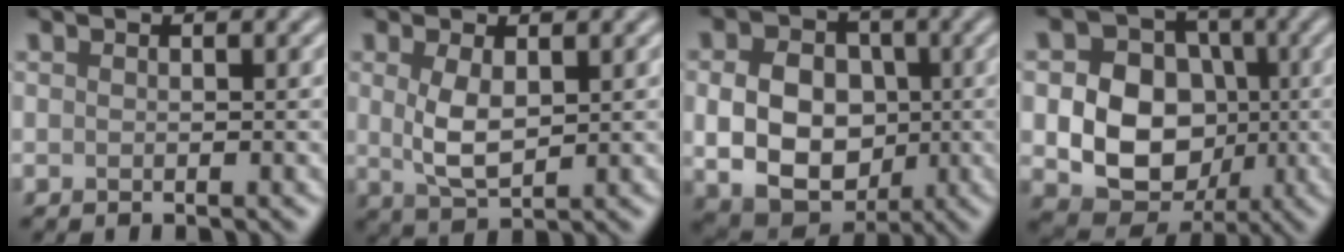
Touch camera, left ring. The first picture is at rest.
{"total": 3.4, "force": [0.7, 1.5, 2.9], "torque": [-0.066, -0.004, 0.017]}
{"total": 8.0, "force": [-0.3, 6.2, 5.0], "torque": [-0.090, -0.007, -0.009]}
{"total": 9.8, "force": [-0.8, 8.1, 5.5], "torque": [-0.074, 0.003, -0.025]}